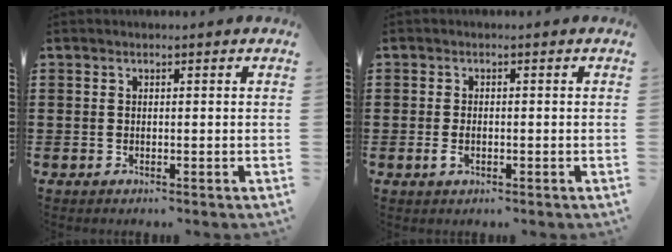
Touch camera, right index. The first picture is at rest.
{"total": 1.7, "force": [-0.6, 0.8, 1.4], "torque": [-0.035, -0.008, -0.010]}